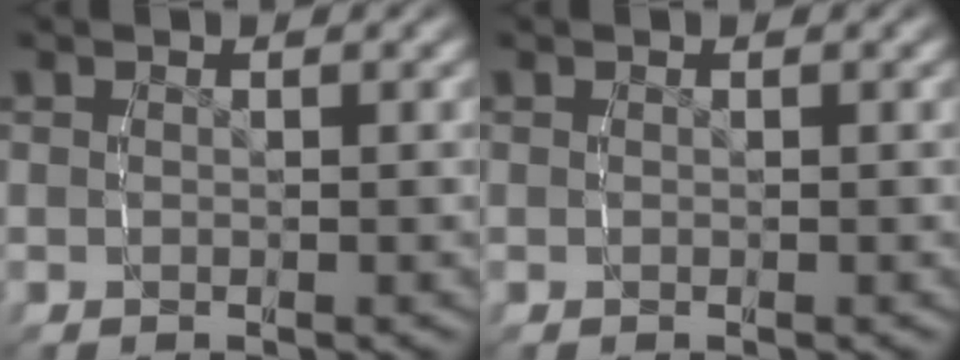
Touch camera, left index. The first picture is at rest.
{"total": 0.0}